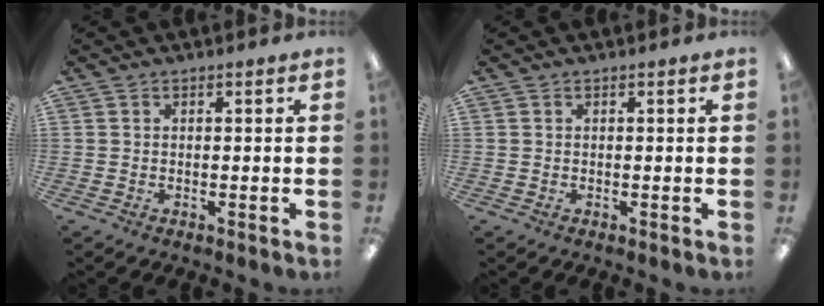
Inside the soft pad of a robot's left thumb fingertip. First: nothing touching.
{"total": 0.0}